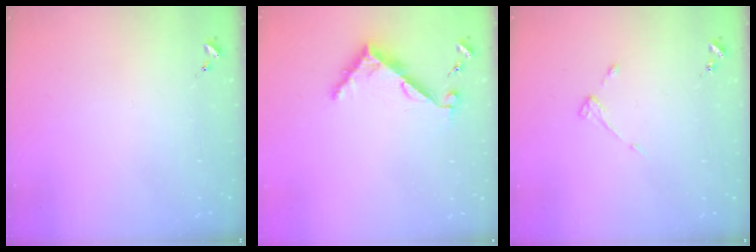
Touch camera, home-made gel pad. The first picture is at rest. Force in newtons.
{"total": 7.0, "press": 7.0, "slide": 0.6}
{"total": 2.8, "press": 2.8, "slide": 0.3}